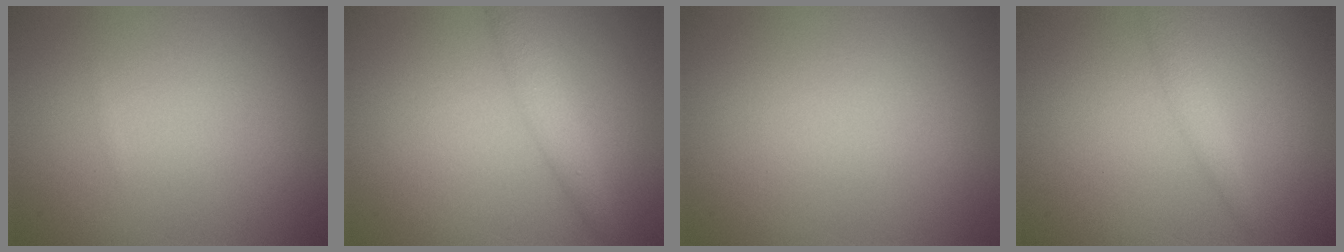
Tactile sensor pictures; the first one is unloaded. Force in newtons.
{"total": 2.5, "press": 2.5, "slide": 0.1}
{"total": 0.0}
{"total": 1.5, "press": 1.5, "slide": 0.0}